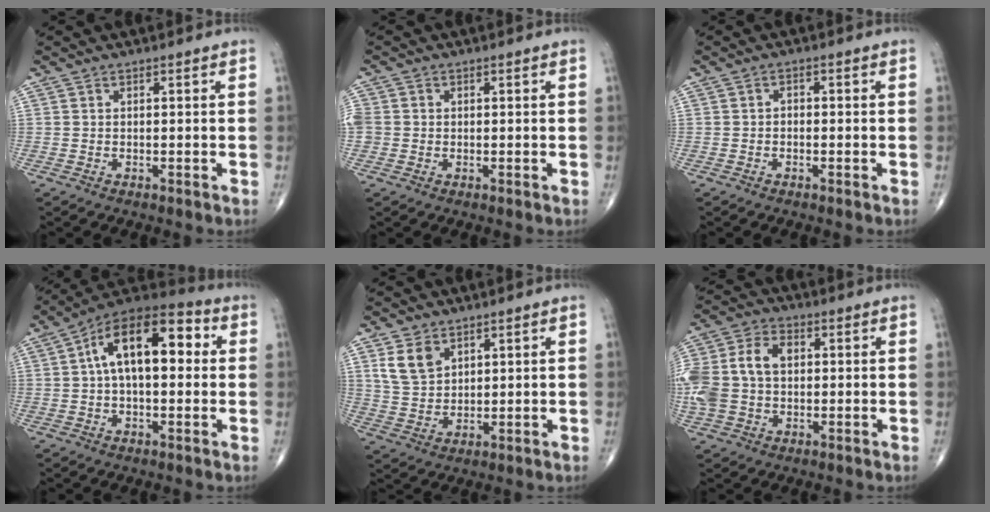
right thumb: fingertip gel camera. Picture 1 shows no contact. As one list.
[{"total": 3.7, "force": [0.0, 3.4, 1.4], "torque": [-0.033, 0.009, 0.005]}, {"total": 1.1, "force": [-0.3, 0.8, 0.6], "torque": [-0.001, 0.006, -0.010]}, {"total": 16.2, "force": [2.8, 8.2, 13.7], "torque": [-0.202, 0.040, 0.035]}, {"total": 6.5, "force": [3.4, 4.2, 3.5], "torque": [-0.054, -0.015, 0.076]}, {"total": 14.9, "force": [1.0, 10.7, 10.3], "torque": [-0.243, 0.027, 0.018]}]